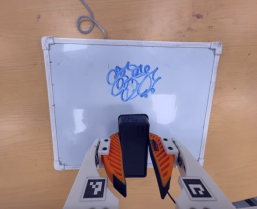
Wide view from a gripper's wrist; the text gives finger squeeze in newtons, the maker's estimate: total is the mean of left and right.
{"total": 9.6, "left": 8.4, "right": 10.7}